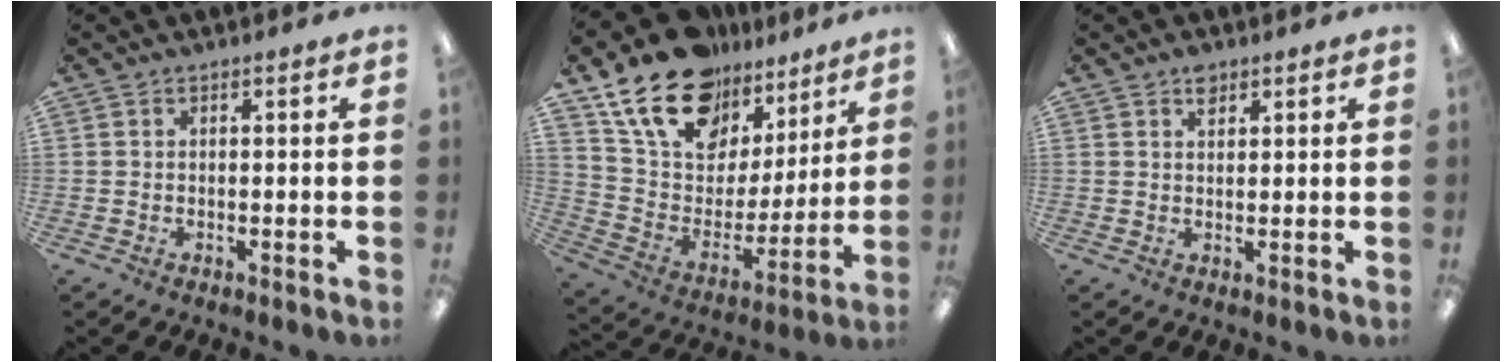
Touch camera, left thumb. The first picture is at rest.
{"total": 19.4, "force": [14.4, 10.6, 7.6], "torque": [-0.153, -0.093, 0.263]}
{"total": 2.8, "force": [1.9, 1.5, 1.3], "torque": [-0.012, -0.005, 0.031]}